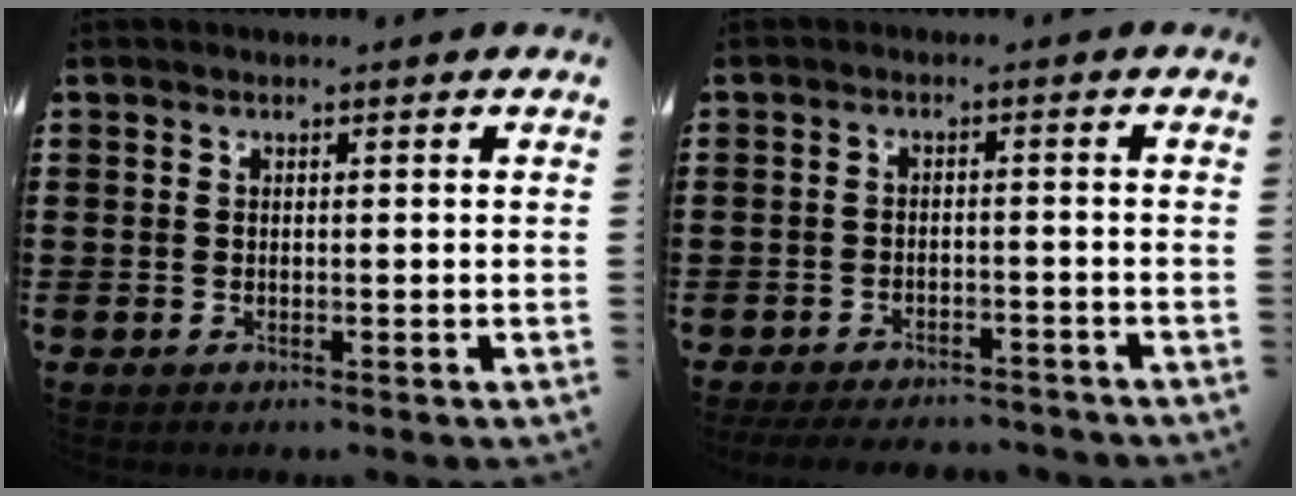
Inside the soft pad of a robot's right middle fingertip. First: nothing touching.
{"total": 3.1, "force": [-3.0, 0.4, 0.4], "torque": [-0.010, 0.002, -0.064]}